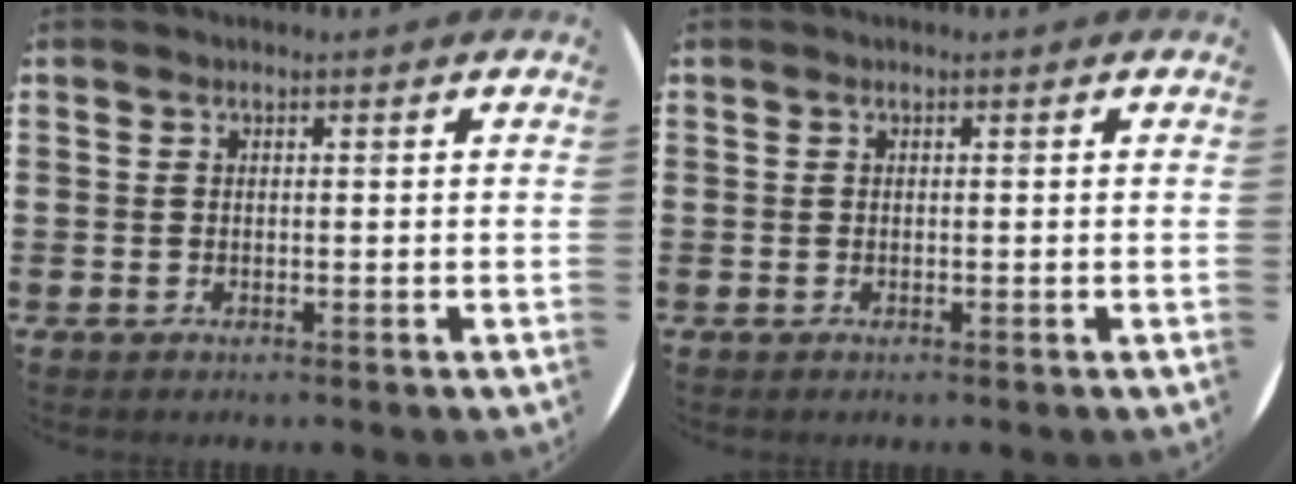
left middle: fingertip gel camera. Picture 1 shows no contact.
{"total": 0.0}